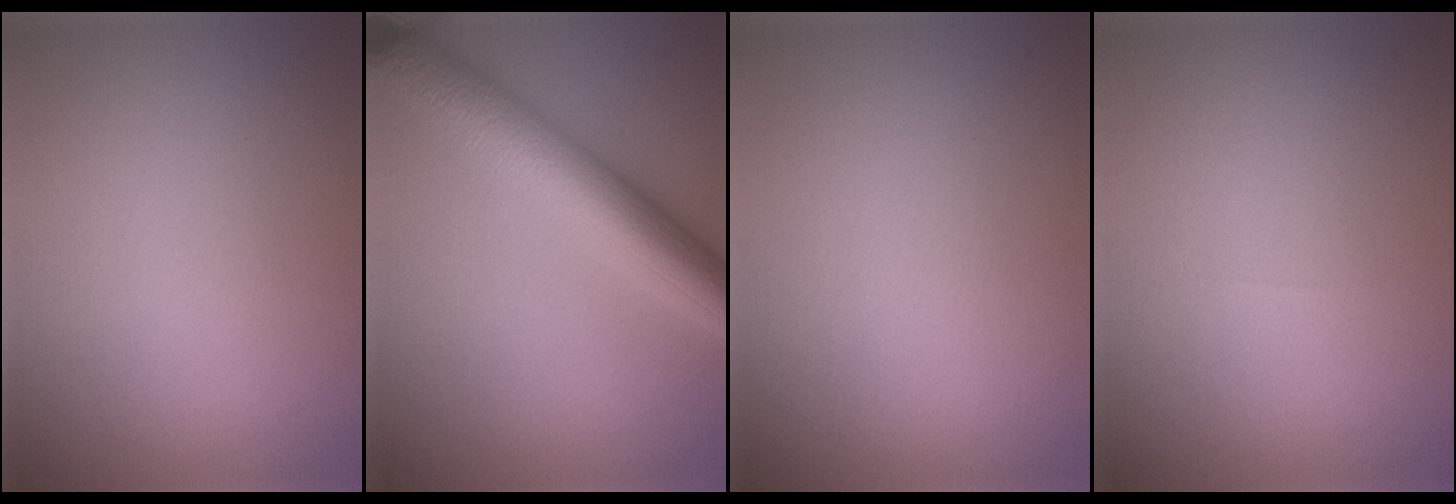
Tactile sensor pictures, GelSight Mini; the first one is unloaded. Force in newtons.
{"total": 8.6, "press": 8.6, "slide": 0.1}
{"total": 0.0}
{"total": 0.0}